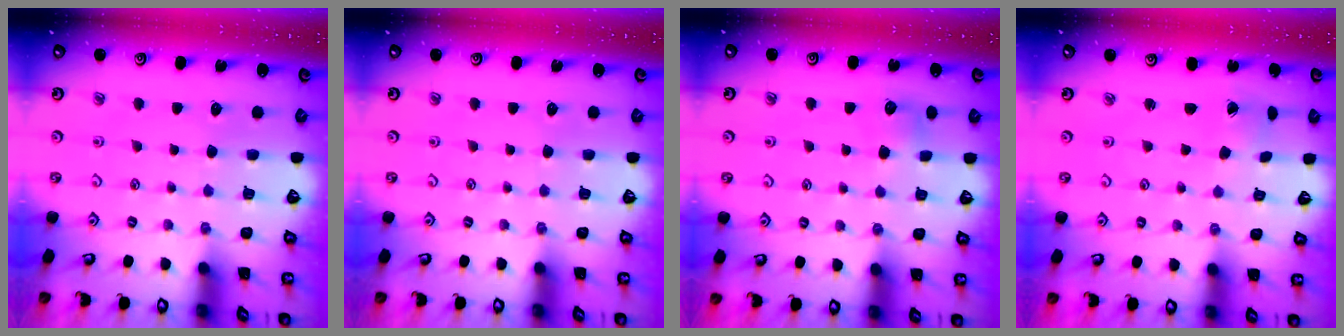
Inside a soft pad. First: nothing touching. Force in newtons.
{"total": 0.0}
{"total": 4.9, "press": 4.8, "slide": 0.6}
{"total": 1.2, "press": 1.2, "slide": 0.1}